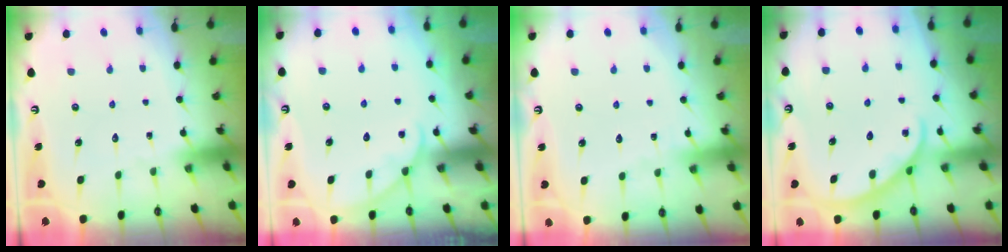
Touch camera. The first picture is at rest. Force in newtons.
{"total": 3.4, "press": 3.4, "slide": 0.4}
{"total": 2.7, "press": 2.7, "slide": 0.4}
{"total": 2.7, "press": 2.6, "slide": 0.3}